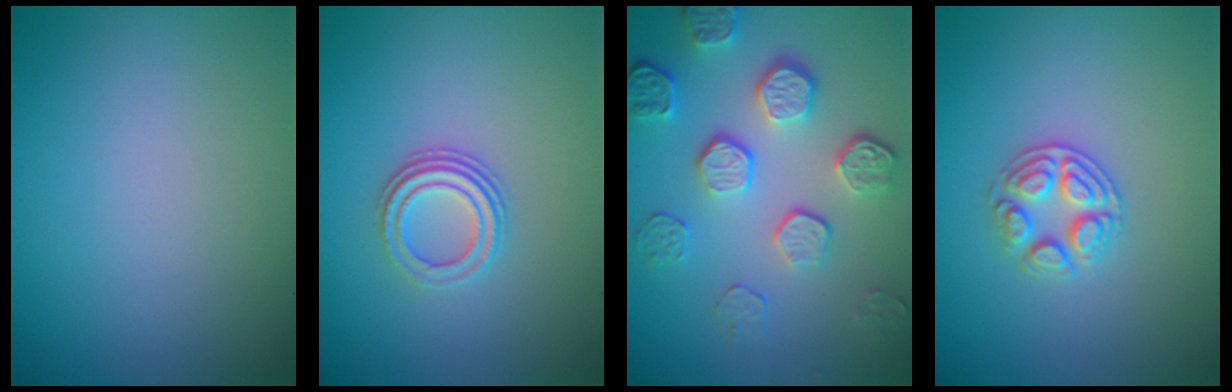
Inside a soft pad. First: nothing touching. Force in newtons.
{"total": 2.9, "press": 2.2, "slide": 2.0}
{"total": 5.6, "press": 4.0, "slide": 3.9}
{"total": 2.7, "press": 2.6, "slide": 0.7}